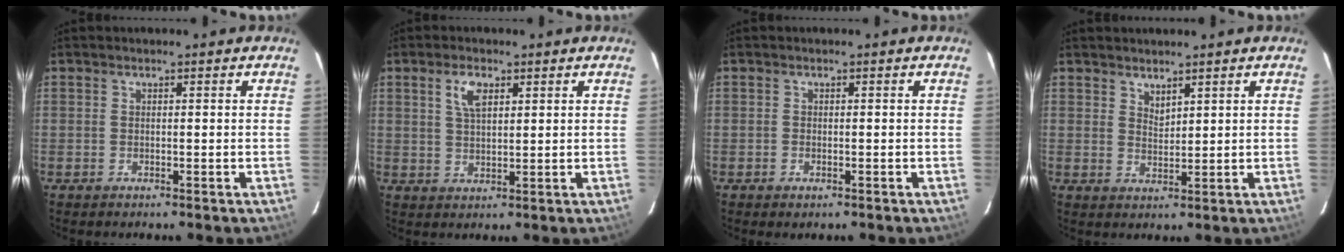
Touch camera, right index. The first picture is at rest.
{"total": 4.5, "force": [2.1, 2.1, 3.4], "torque": [-0.062, 0.008, 0.041]}
{"total": 1.0, "force": [-0.6, 0.6, 0.6], "torque": [-0.009, -0.002, -0.010]}
{"total": 2.4, "force": [2.1, 0.7, 0.9], "torque": [-0.012, 0.001, 0.039]}